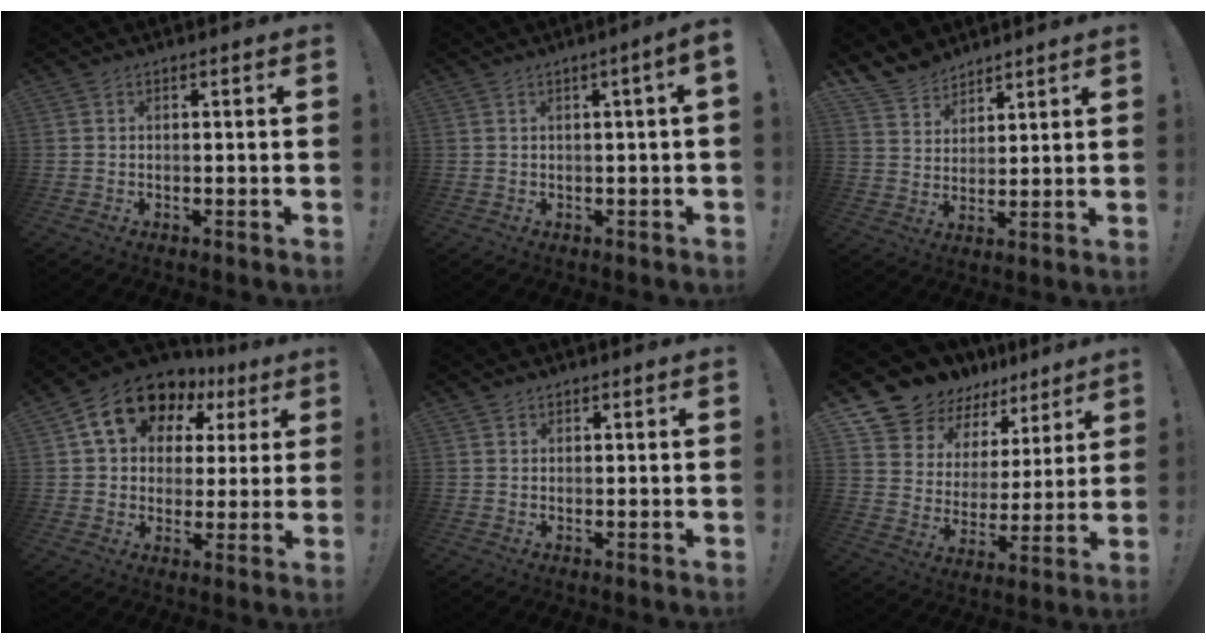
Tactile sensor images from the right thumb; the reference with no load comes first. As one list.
[{"total": 3.0, "force": [0.1, -0.2, 3.0], "torque": [-0.048, -0.002, -0.001]}, {"total": 8.3, "force": [7.1, 4.2, 0.8], "torque": [-0.029, -0.053, 0.142]}, {"total": 14.6, "force": [7.7, 10.0, 7.4], "torque": [-0.125, -0.034, 0.142]}, {"total": 0.9, "force": [0.8, 0.5, 0.1], "torque": [0.001, -0.003, 0.015]}, {"total": 11.1, "force": [9.7, 5.3, 0.6], "torque": [-0.036, -0.090, 0.185]}]